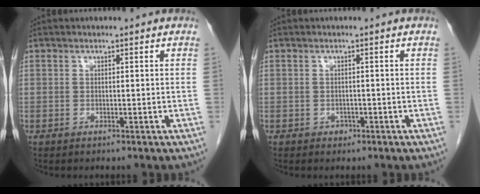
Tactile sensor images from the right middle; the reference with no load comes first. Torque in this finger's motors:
{"motor_torque": [0.20, 0.01, -0.02, -0.01]}